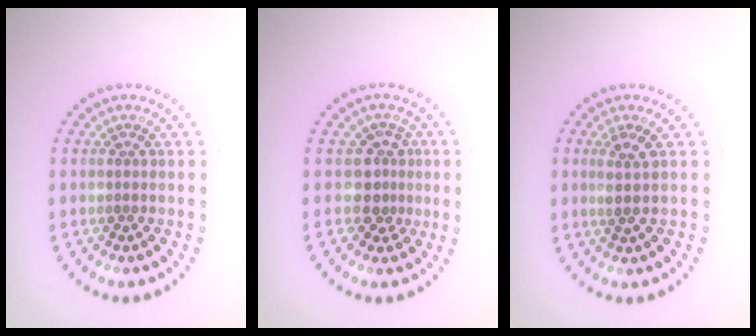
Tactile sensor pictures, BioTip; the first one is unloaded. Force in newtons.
{"total": 2.5, "press": 1.9, "slide": 1.6}
{"total": 1.7, "press": 1.3, "slide": 1.0}